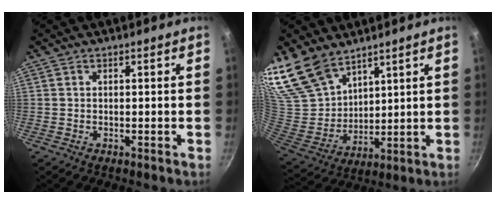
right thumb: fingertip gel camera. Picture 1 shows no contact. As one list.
[{"total": 15.3, "force": [12.1, 7.6, 5.6], "torque": [-0.102, -0.058, 0.263]}]